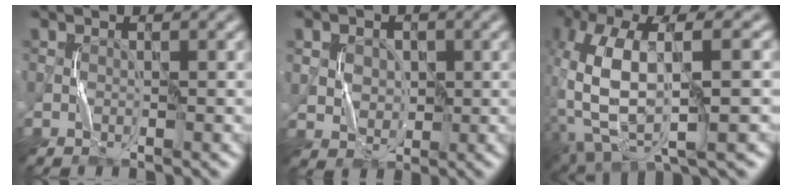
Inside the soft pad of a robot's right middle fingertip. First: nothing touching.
{"total": 4.5, "force": [1.3, 3.6, 2.4], "torque": [-0.053, 0.016, 0.018]}
{"total": 11.6, "force": [-1.6, 4.7, 10.4], "torque": [-0.230, -0.004, -0.022]}